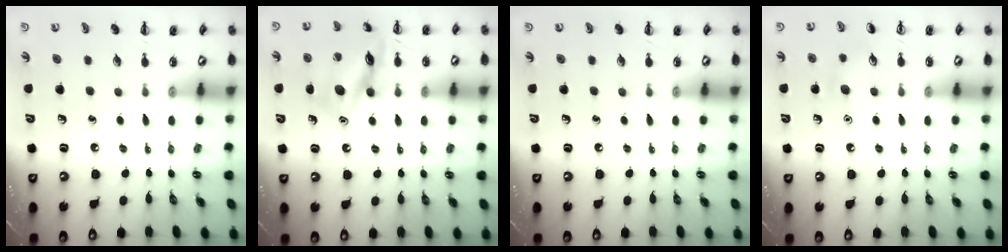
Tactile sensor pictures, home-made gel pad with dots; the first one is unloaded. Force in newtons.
{"total": 14.0, "press": 13.9, "slide": 1.3}
{"total": 0.0}
{"total": 6.5, "press": 6.2, "slide": 1.8}